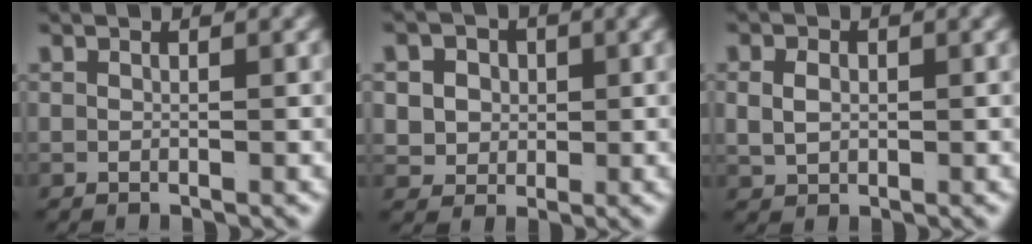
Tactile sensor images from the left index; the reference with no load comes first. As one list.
[{"total": 6.0, "force": [0.7, 5.5, 2.3], "torque": [-0.054, -0.014, 0.012]}, {"total": 2.1, "force": [0.2, 1.5, 1.4], "torque": [-0.029, -0.010, 0.017]}]